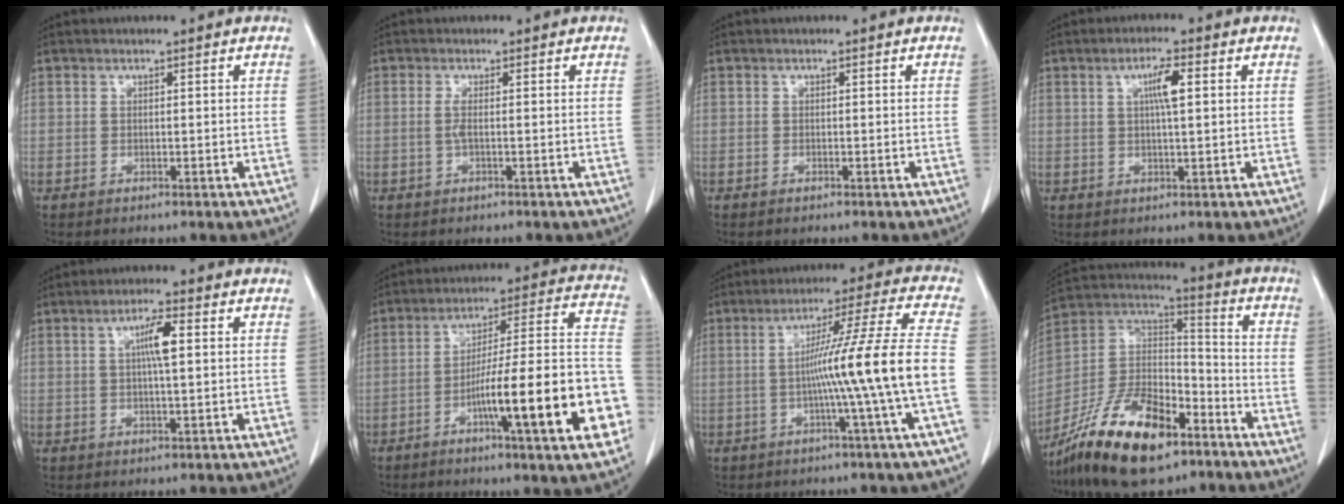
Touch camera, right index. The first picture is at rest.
{"total": 1.4, "force": [-0.2, 0.0, 1.4], "torque": [-0.034, -0.001, -0.006]}
{"total": 0.0}
{"total": 4.1, "force": [1.1, 0.3, 3.9], "torque": [-0.070, 0.003, 0.018]}
{"total": 4.5, "force": [1.0, 0.4, 4.4], "torque": [-0.080, 0.004, 0.016]}
{"total": 21.1, "force": [-7.5, 1.1, 19.7], "torque": [-0.237, 0.013, -0.111]}
{"total": 13.4, "force": [-2.7, -3.0, 12.8], "torque": [-0.201, 0.005, -0.044]}
{"total": 20.1, "force": [-13.2, 7.4, 13.2], "torque": [-0.275, 0.004, -0.241]}